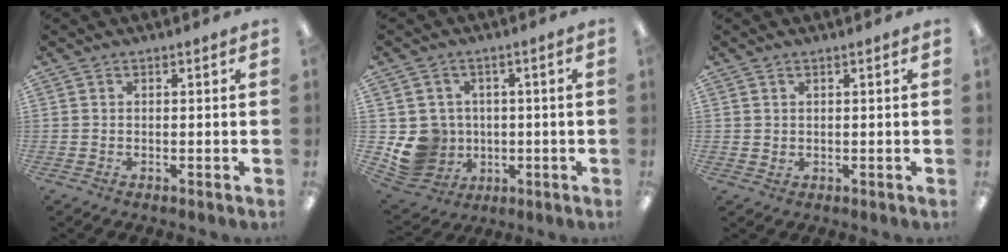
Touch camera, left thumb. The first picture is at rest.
{"total": 9.2, "force": [-0.6, 8.9, 2.2], "torque": [-0.078, -0.001, 0.000]}
{"total": 0.8, "force": [0.7, 0.4, 0.3], "torque": [-0.005, 0.001, 0.012]}